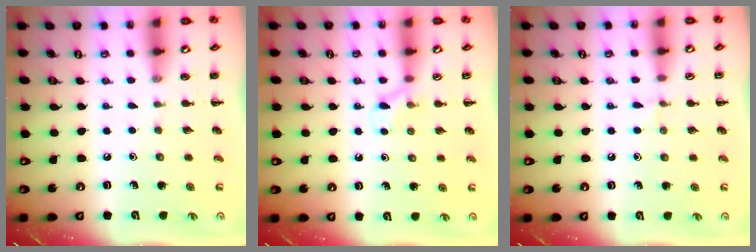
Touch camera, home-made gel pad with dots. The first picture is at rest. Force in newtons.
{"total": 4.1, "press": 3.8, "slide": 1.4}
{"total": 3.8, "press": 3.5, "slide": 1.3}